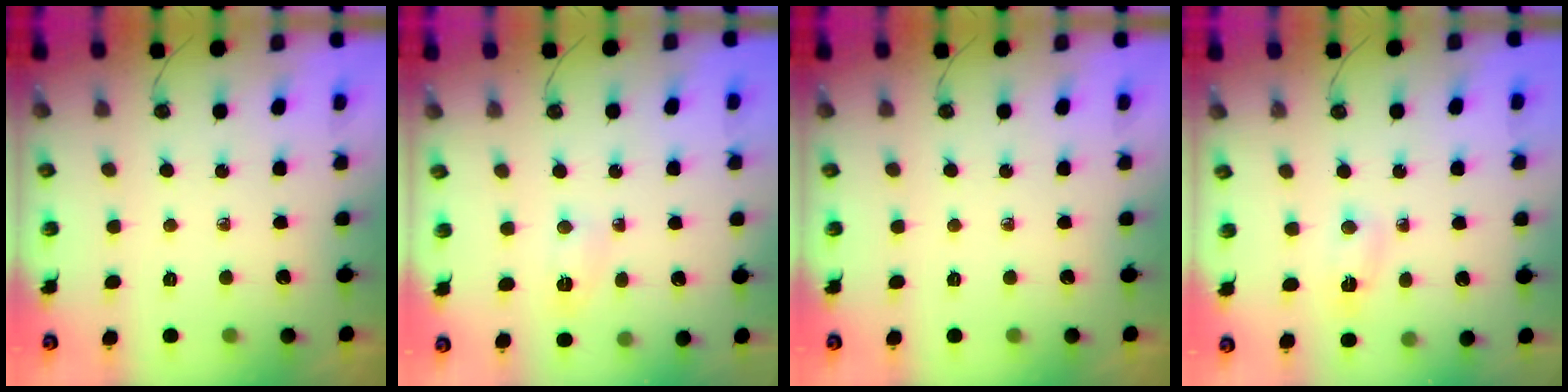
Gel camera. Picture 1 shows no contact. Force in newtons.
{"total": 3.3, "press": 3.0, "slide": 1.3}
{"total": 0.0}
{"total": 2.9, "press": 1.6, "slide": 2.4}